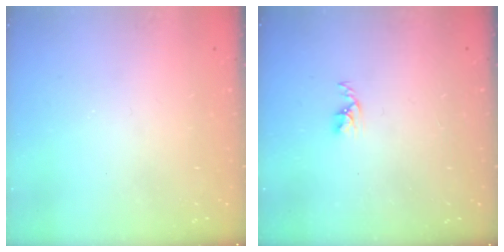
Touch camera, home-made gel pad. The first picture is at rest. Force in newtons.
{"total": 2.5, "press": 2.5, "slide": 0.4}